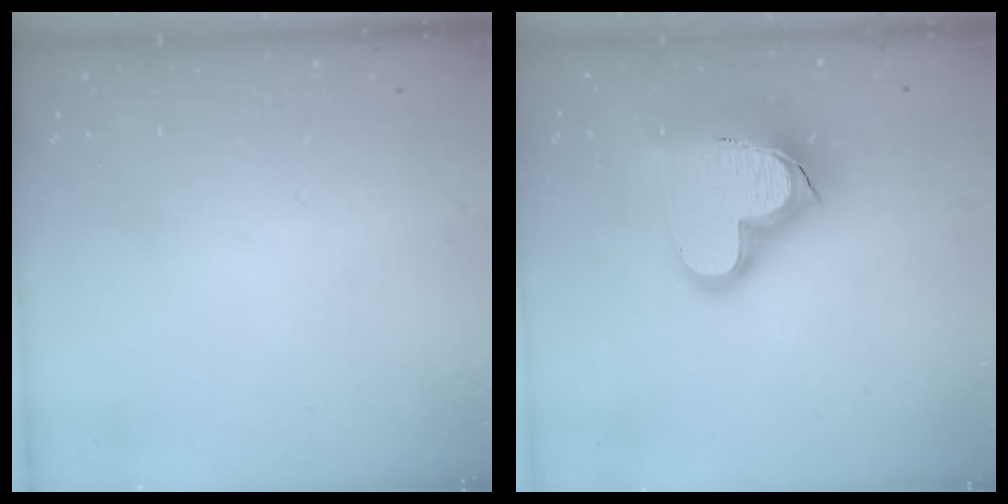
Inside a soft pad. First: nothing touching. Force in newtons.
{"total": 20.9, "press": 20.8, "slide": 1.9}